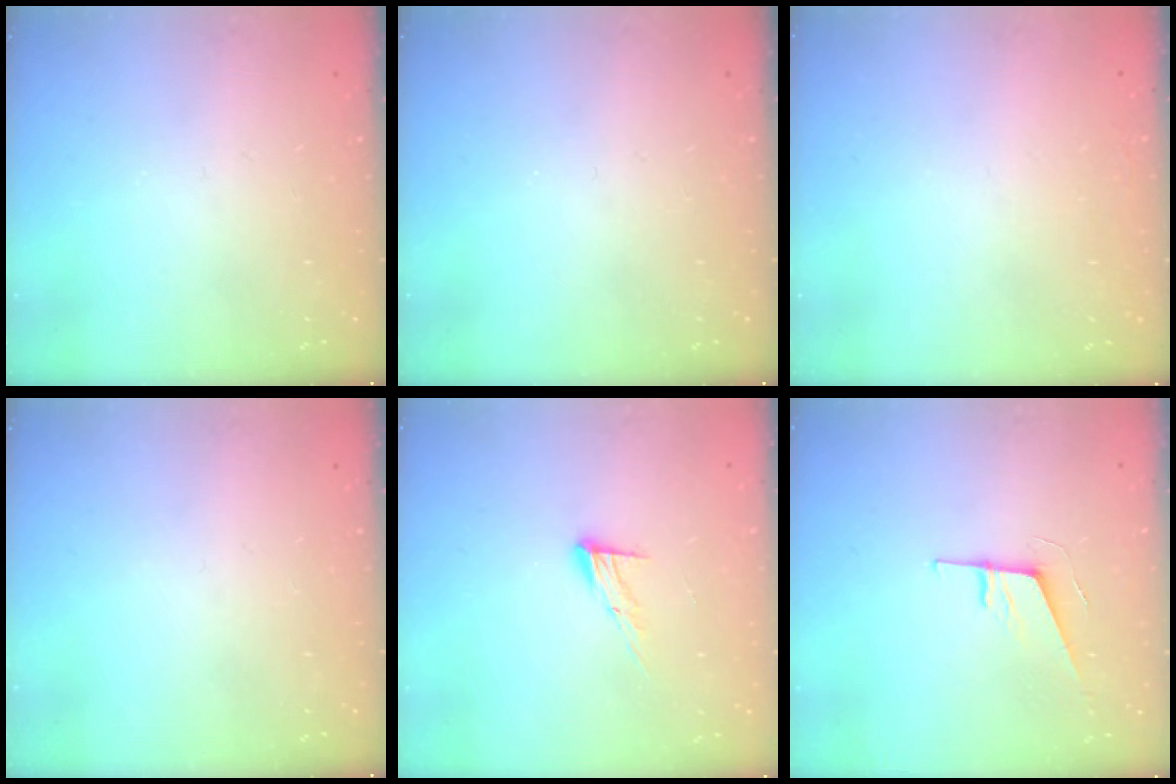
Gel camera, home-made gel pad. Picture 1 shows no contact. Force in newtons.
{"total": 0.0}
{"total": 1.4, "press": 1.3, "slide": 0.2}
{"total": 0.0}
{"total": 8.2, "press": 8.2, "slide": 0.9}
{"total": 7.7, "press": 7.4, "slide": 2.3}